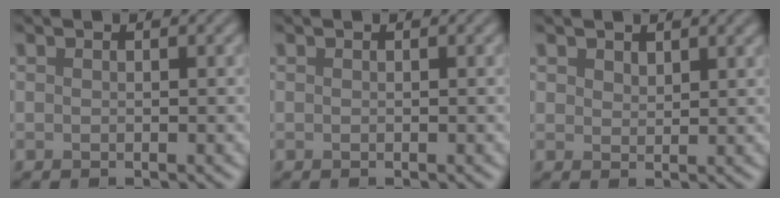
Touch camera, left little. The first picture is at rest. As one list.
[{"total": 0.0}, {"total": 1.3, "force": [0.9, 0.7, 0.5], "torque": [-0.015, -0.002, 0.016]}]